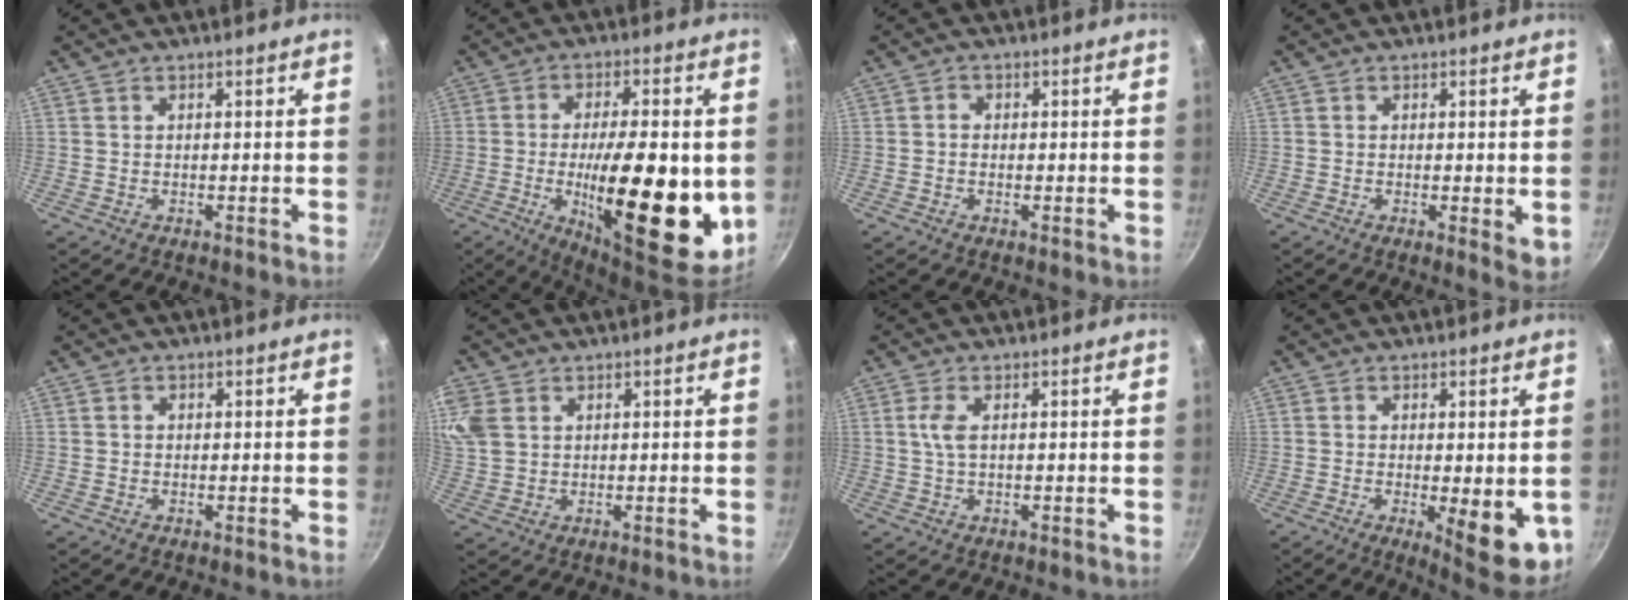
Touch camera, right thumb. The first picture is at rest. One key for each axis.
{"total": 22.3, "fx": -3.4, "fy": 7.6, "fz": 20.7, "tx": -0.307, "ty": -0.001, "tz": -0.048}
{"total": 1.5, "fx": -0.2, "fy": 1.3, "fz": 0.7, "tx": -0.010, "ty": 0.004, "tz": -0.008}
{"total": 3.7, "fx": -0.3, "fy": 1.4, "fz": 3.5, "tx": -0.046, "ty": -0.013, "tz": -0.005}
{"total": 0.6, "fx": 0.0, "fy": 0.6, "fz": 0.1, "tx": 0.000, "ty": 0.002, "tz": -0.001}
{"total": 8.4, "fx": 2.9, "fy": 6.0, "fz": 5.0, "tx": -0.116, "ty": 0.012, "tz": 0.061}
{"total": 2.8, "fx": 0.2, "fy": 0.9, "fz": 2.7, "tx": -0.066, "ty": 0.004, "tz": 0.004}
{"total": 10.2, "fx": -1.8, "fy": 3.5, "fz": 9.4, "tx": -0.105, "ty": -0.011, "tz": -0.014}